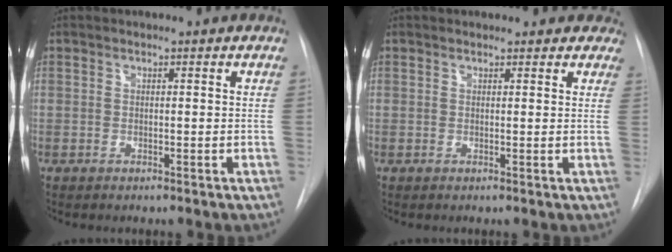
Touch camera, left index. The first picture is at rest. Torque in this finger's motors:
{"motor_torque": [0.05, -0.16, -0.11, 0.00]}